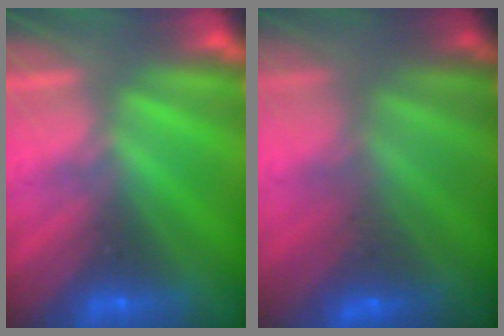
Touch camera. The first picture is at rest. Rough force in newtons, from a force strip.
{"total": 2.4}